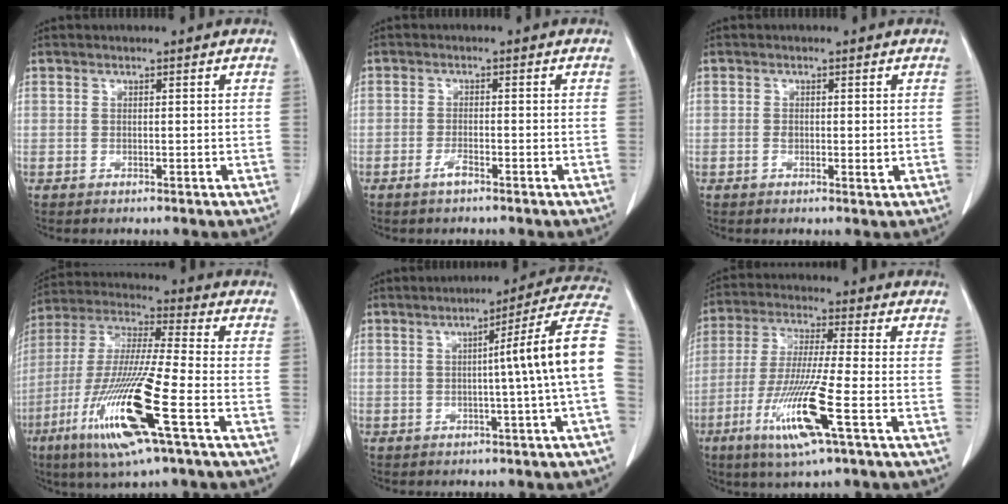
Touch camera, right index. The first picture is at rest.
{"total": 1.8, "force": [-1.3, 0.3, 1.3], "torque": [-0.026, 0.000, -0.026]}
{"total": 1.9, "force": [-0.2, 0.8, 1.7], "torque": [-0.028, -0.002, -0.002]}
{"total": 17.9, "force": [-7.4, 0.6, 16.2], "torque": [-0.349, -0.031, -0.143]}
{"total": 11.7, "force": [-0.1, -2.2, 11.4], "torque": [-0.136, 0.020, -0.008]}
{"total": 12.6, "force": [-5.2, -0.2, 11.4], "torque": [-0.236, -0.027, -0.100]}